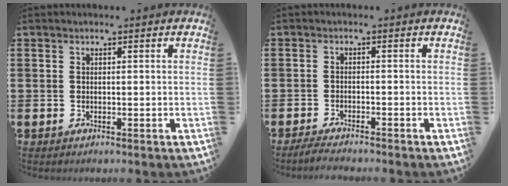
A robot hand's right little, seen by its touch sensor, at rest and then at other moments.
{"total": 1.8, "force": [-1.7, 0.1, 0.6], "torque": [-0.012, 0.004, -0.033]}